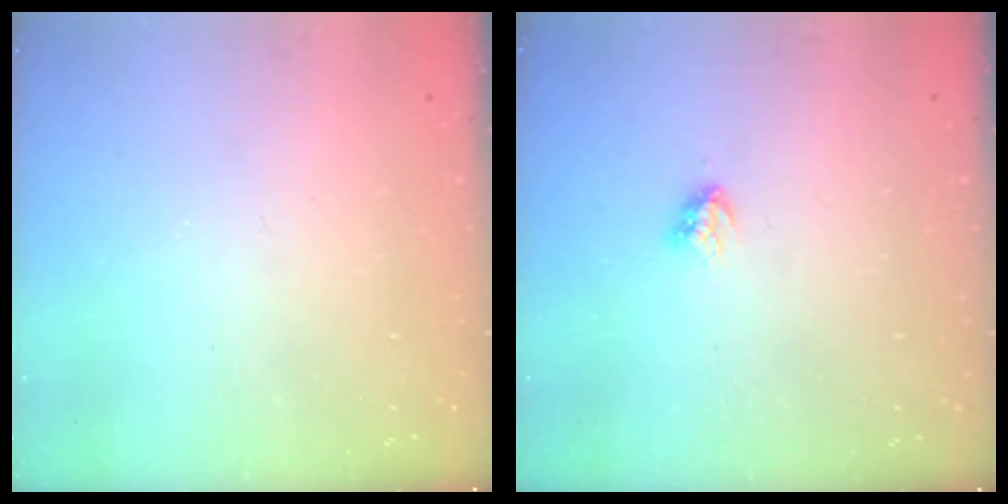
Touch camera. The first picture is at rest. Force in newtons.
{"total": 3.1, "press": 3.1, "slide": 0.3}